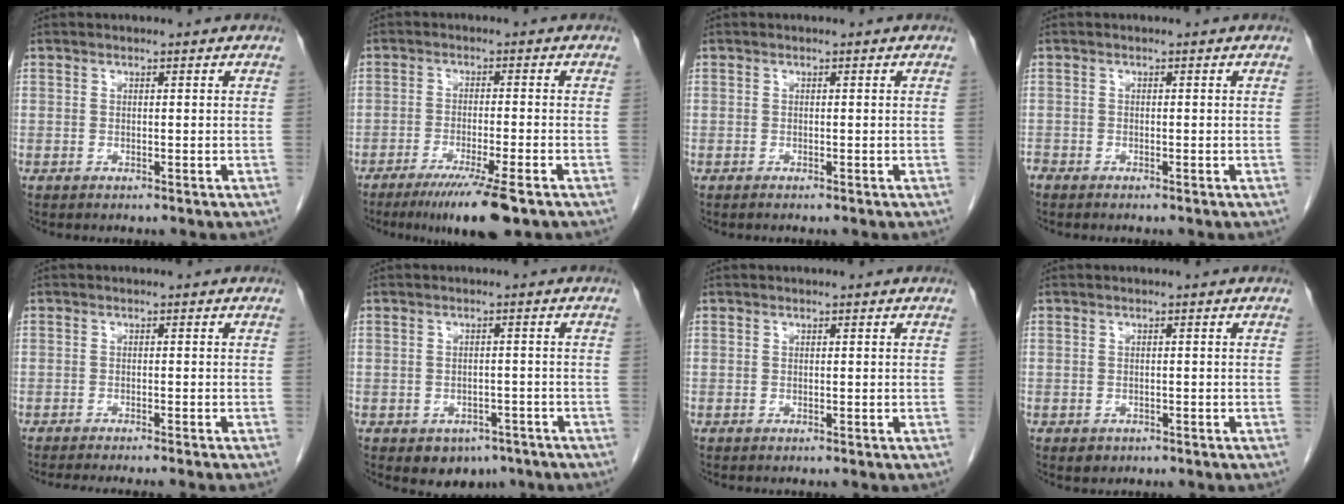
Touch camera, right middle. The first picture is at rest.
{"total": 8.9, "force": [-6.0, -0.1, 6.6], "torque": [-0.103, -0.022, -0.094]}
{"total": 0.5, "force": [-0.5, 0.1, 0.3], "torque": [-0.005, 0.000, -0.006]}
{"total": 0.8, "force": [-0.8, 0.2, 0.1], "torque": [-0.007, -0.001, -0.016]}
{"total": 7.9, "force": [-7.0, -0.5, 3.7], "torque": [-0.026, -0.017, -0.098]}
{"total": 4.8, "force": [-3.1, 3.2, 1.8], "torque": [-0.014, 0.004, -0.035]}
{"total": 0.0}
{"total": 1.5, "force": [-0.8, 1.1, 0.5], "torque": [-0.009, 0.002, -0.004]}